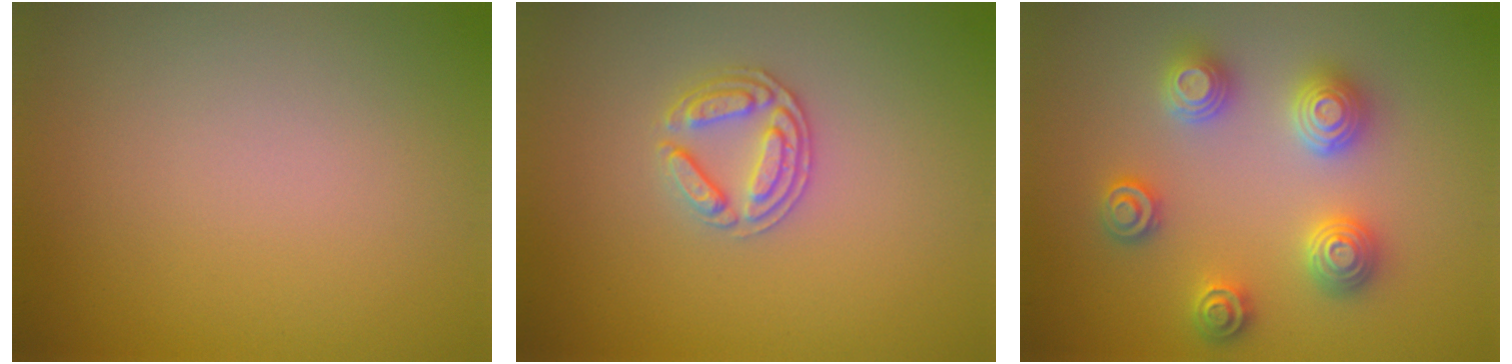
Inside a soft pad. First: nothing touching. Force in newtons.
{"total": 2.6, "press": 2.5, "slide": 0.6}
{"total": 4.7, "press": 4.7, "slide": 0.6}